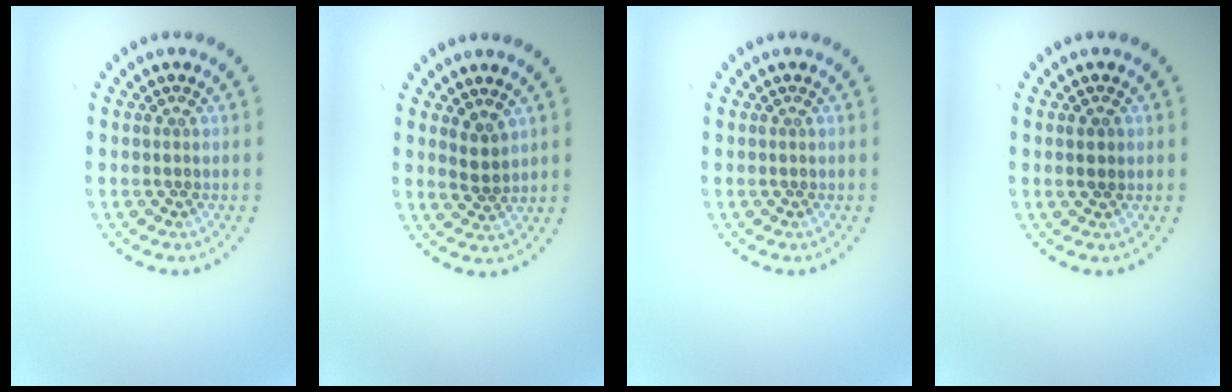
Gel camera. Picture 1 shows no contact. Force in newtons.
{"total": 1.7, "press": 1.5, "slide": 0.9}
{"total": 0.0}
{"total": 1.1, "press": 1.1, "slide": 0.2}